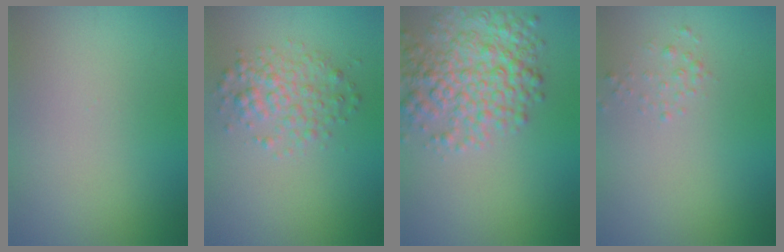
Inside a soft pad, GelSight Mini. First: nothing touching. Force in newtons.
{"total": 3.1, "press": 3.1, "slide": 0.1}
{"total": 6.4, "press": 6.4, "slide": 0.2}
{"total": 0.9, "press": 0.9, "slide": 0.0}